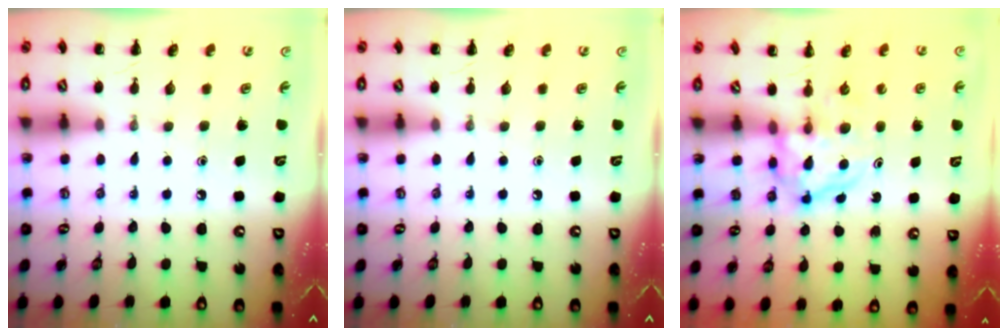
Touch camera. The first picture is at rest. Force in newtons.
{"total": 0.0}
{"total": 3.8, "press": 3.7, "slide": 0.5}